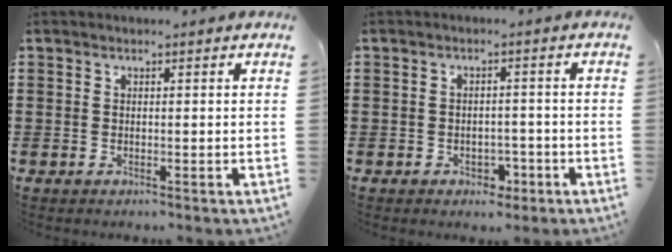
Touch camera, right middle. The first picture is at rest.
{"total": 2.3, "force": [-1.6, 1.5, 0.8], "torque": [-0.019, 0.000, -0.035]}